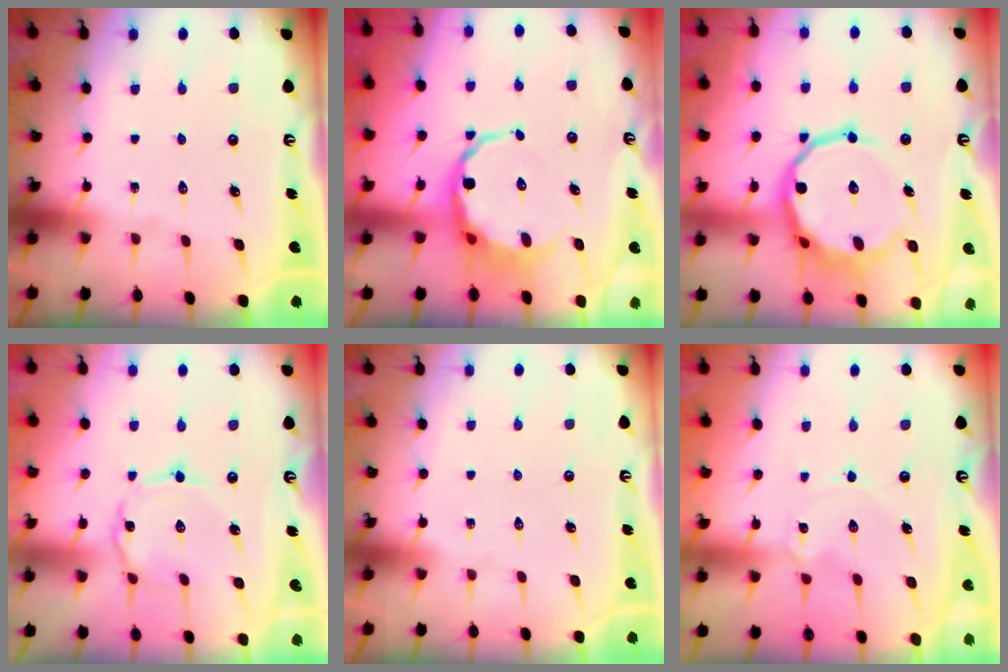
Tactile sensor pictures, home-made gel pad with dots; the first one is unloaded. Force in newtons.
{"total": 8.9, "press": 8.5, "slide": 2.6}
{"total": 13.8, "press": 13.4, "slide": 3.3}
{"total": 1.2, "press": 1.1, "slide": 0.2}
{"total": 0.0}
{"total": 0.0}